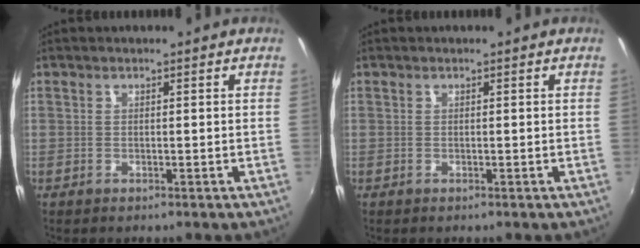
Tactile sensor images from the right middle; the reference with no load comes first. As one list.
[{"total": 0.0}]